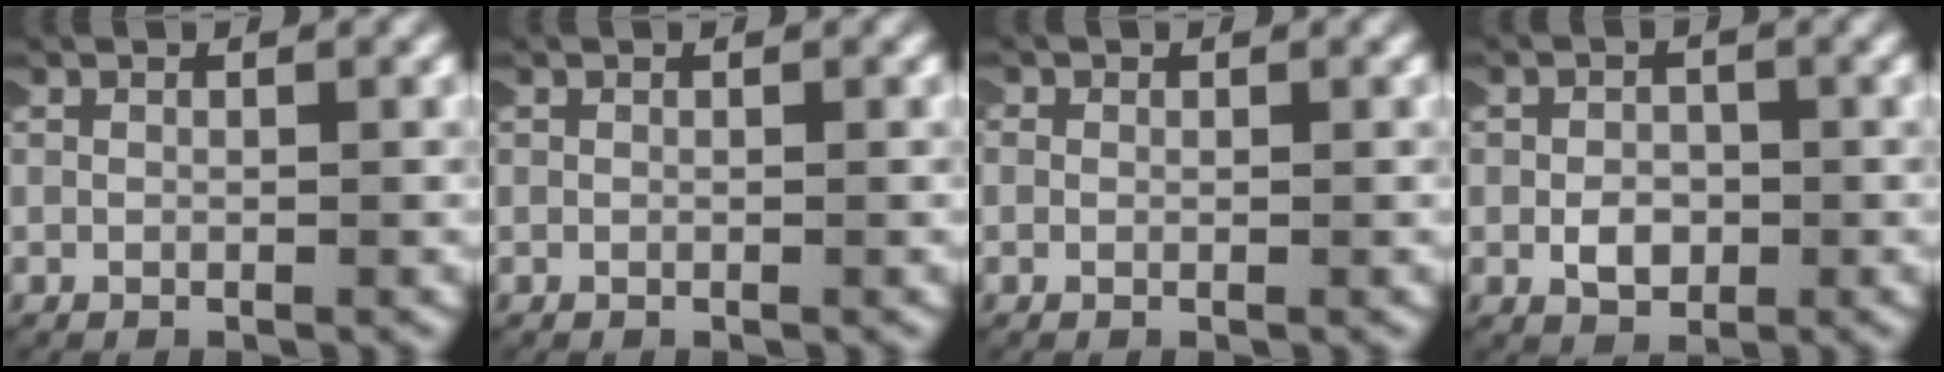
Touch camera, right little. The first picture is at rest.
{"total": 0.0}
{"total": 0.6, "force": [0.0, 0.6, 0.0], "torque": [-0.002, 0.000, -0.003]}
{"total": 1.8, "force": [-0.6, 1.3, 1.0], "torque": [-0.013, -0.003, -0.009]}